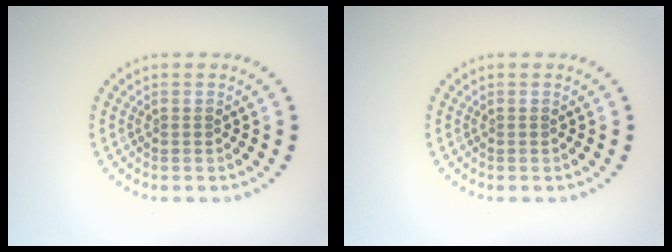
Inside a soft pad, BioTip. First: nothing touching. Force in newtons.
{"total": 0.0}